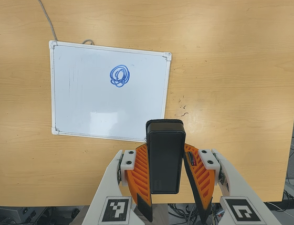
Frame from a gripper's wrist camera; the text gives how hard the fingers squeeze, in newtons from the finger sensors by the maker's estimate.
{"total": 4.5, "left": 3.8, "right": 5.1}